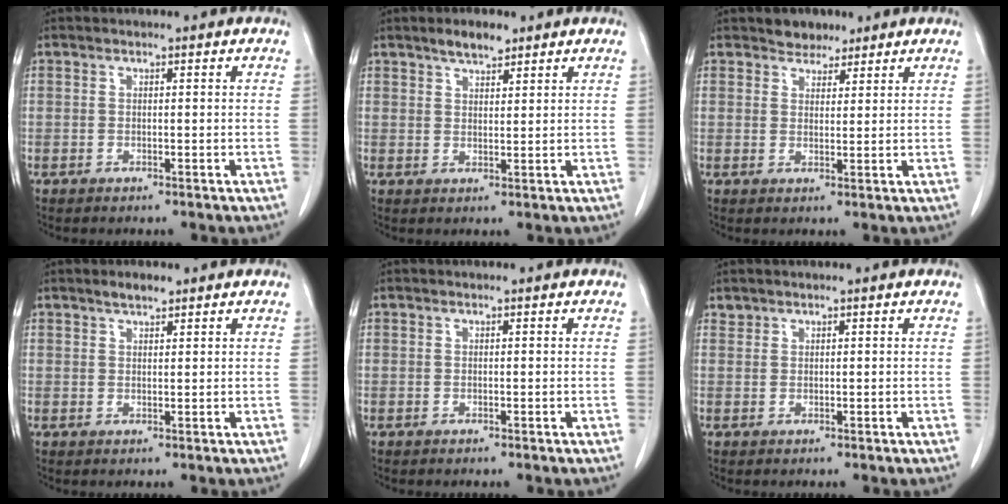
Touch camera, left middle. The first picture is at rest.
{"total": 3.4, "force": [2.7, 1.0, 1.8], "torque": [-0.035, 0.002, 0.046]}
{"total": 3.1, "force": [2.6, 1.7, 0.5], "torque": [-0.009, 0.003, 0.041]}
{"total": 2.0, "force": [1.7, 0.5, 1.0], "torque": [-0.023, 0.002, 0.030]}
{"total": 0.0}
{"total": 0.8, "force": [0.7, 0.3, -0.1], "torque": [0.002, 0.003, 0.014]}